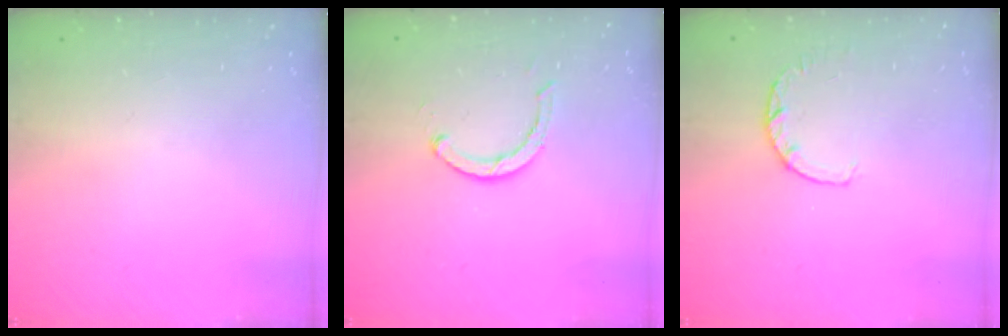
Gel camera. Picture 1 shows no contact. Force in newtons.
{"total": 2.9, "press": 2.9, "slide": 0.4}
{"total": 2.8, "press": 2.7, "slide": 0.5}